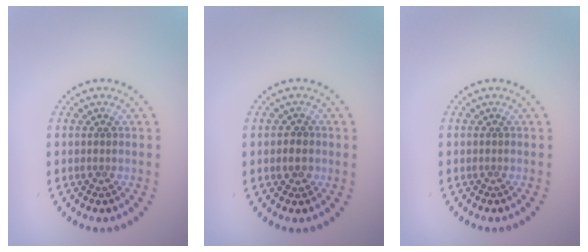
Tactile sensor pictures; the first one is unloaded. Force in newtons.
{"total": 1.1, "press": 1.0, "slide": 0.4}
{"total": 0.0}